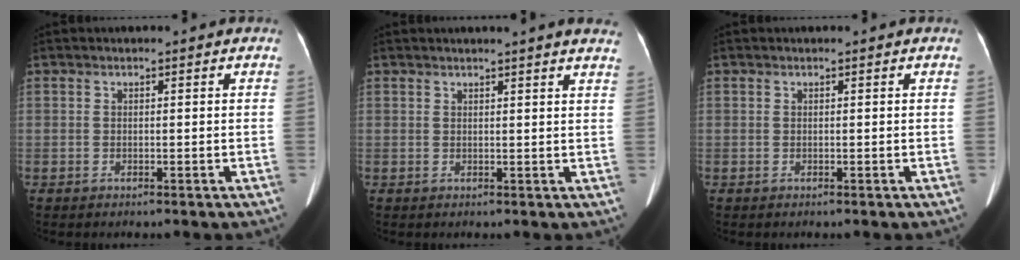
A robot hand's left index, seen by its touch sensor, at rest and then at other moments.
{"total": 9.3, "force": [8.5, 0.1, 3.8], "torque": [-0.040, -0.007, 0.075]}
{"total": 0.0}